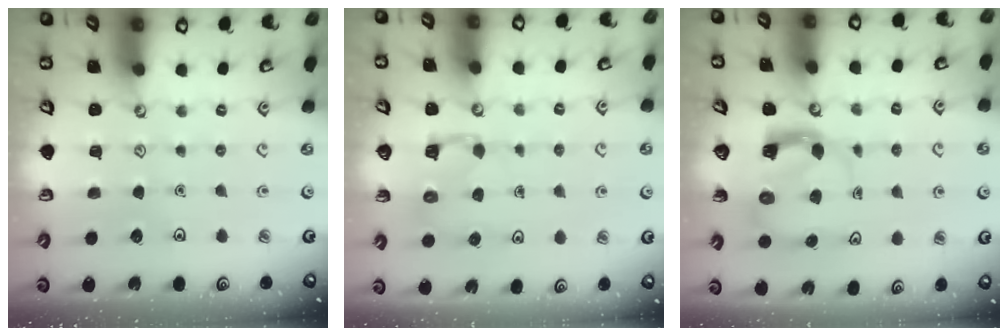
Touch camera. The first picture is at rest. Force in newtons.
{"total": 3.3, "press": 3.3, "slide": 0.3}
{"total": 4.0, "press": 3.9, "slide": 0.7}